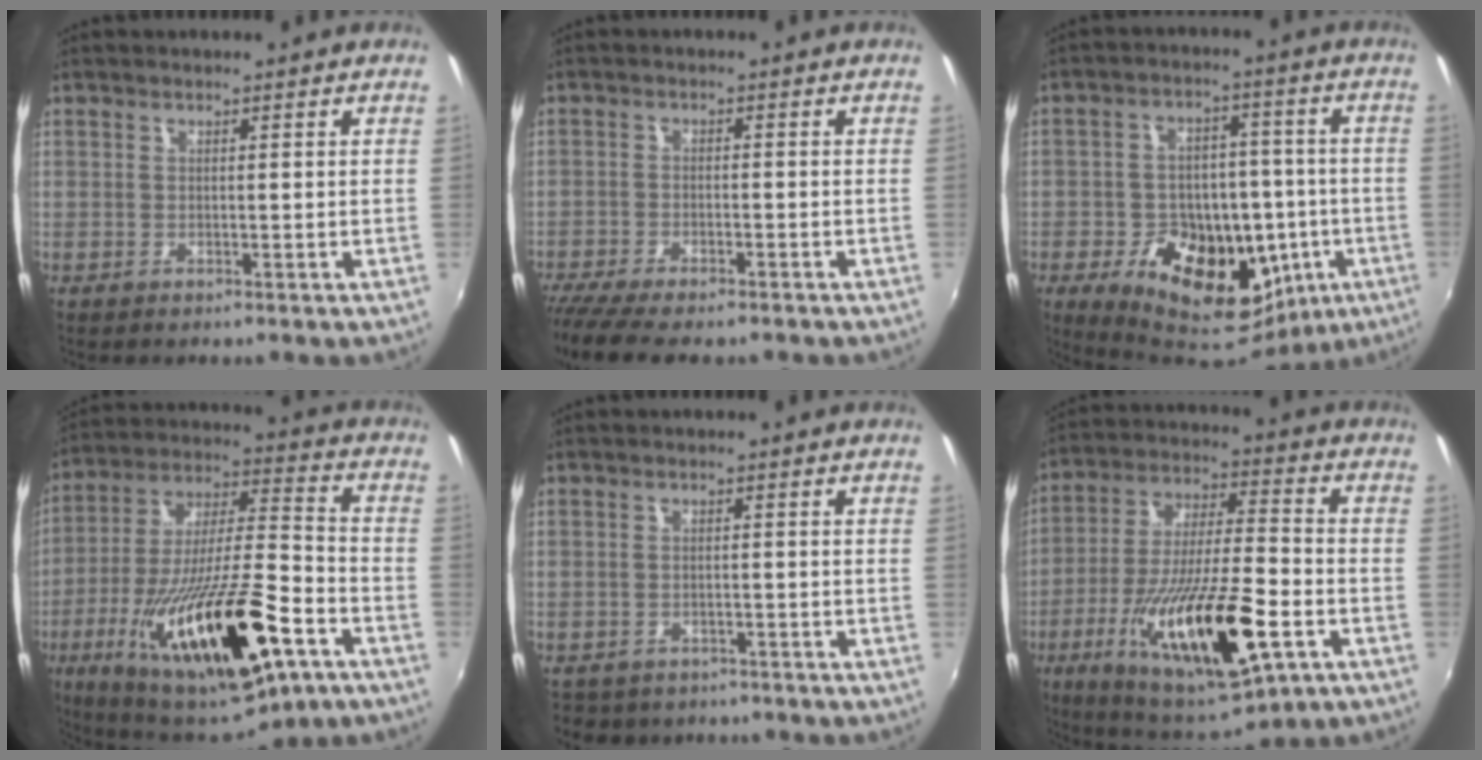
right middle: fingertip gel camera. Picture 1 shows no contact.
{"total": 9.8, "force": [-8.1, 1.8, 5.1], "torque": [-0.123, -0.045, -0.142]}
{"total": 21.3, "force": [-7.6, 13.9, 14.2], "torque": [-0.276, -0.002, -0.095]}
{"total": 28.9, "force": [-12.8, 8.2, 24.6], "torque": [-0.436, -0.052, -0.202]}
{"total": 4.4, "force": [-3.5, 2.4, 1.1], "torque": [-0.028, -0.010, -0.046]}
{"total": 23.9, "force": [-9.2, 6.8, 21.0], "torque": [-0.383, -0.041, -0.146]}